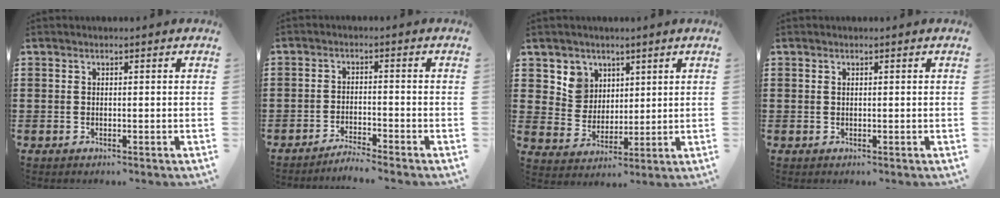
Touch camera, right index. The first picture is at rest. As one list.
[{"total": 2.7, "force": [-2.6, -0.4, 0.3], "torque": [-0.009, -0.001, -0.053]}, {"total": 6.0, "force": [3.2, 5.1, 0.4], "torque": [-0.041, 0.005, 0.062]}, {"total": 0.0}]